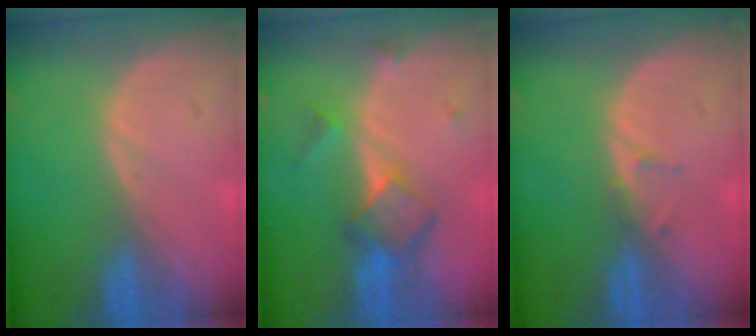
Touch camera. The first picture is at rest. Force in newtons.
{"total": 6.0, "press": 5.2, "slide": 3.0}
{"total": 1.1, "press": 0.8, "slide": 0.7}